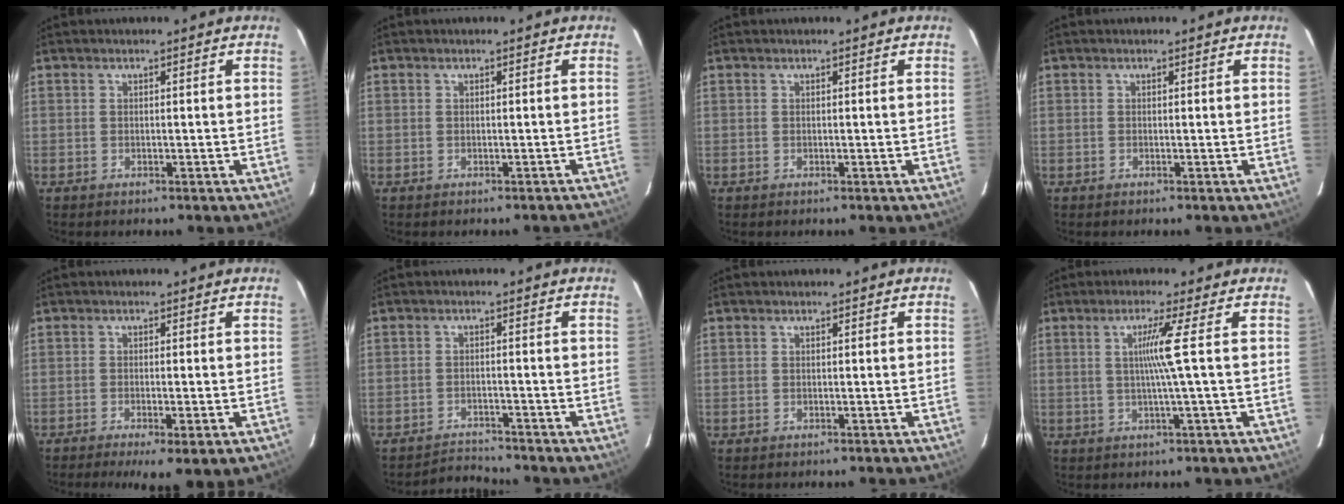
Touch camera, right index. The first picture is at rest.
{"total": 3.3, "force": [-2.9, 1.6, 0.4], "torque": [0.010, 0.005, -0.033]}
{"total": 0.0}
{"total": 0.0}
{"total": 6.7, "force": [-4.1, 1.2, 5.2], "torque": [-0.071, -0.018, -0.059]}
{"total": 3.4, "force": [-3.2, -0.1, -1.0], "torque": [0.018, -0.009, -0.050]}
{"total": 1.0, "force": [-0.8, 0.6, 0.1], "torque": [-0.004, 0.004, -0.011]}
{"total": 4.7, "force": [0.5, -1.9, 4.2], "torque": [-0.082, -0.004, 0.012]}